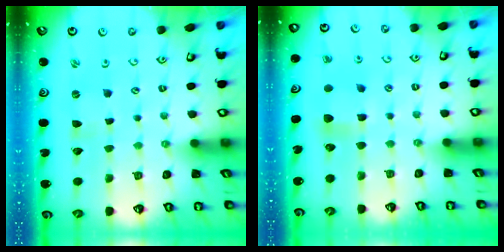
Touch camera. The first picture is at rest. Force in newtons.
{"total": 6.0, "press": 6.0, "slide": 0.6}